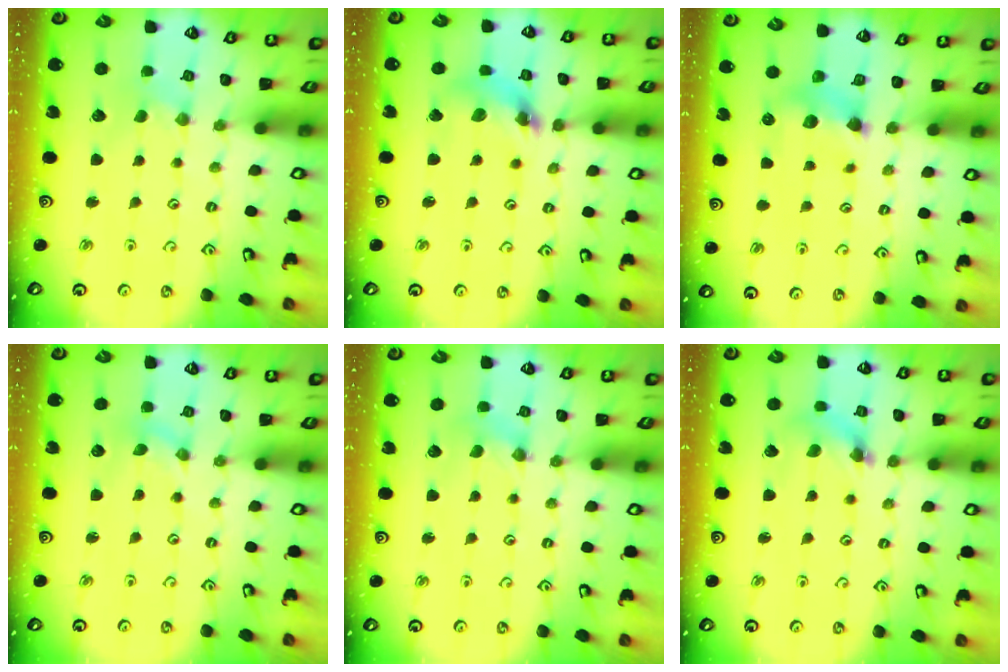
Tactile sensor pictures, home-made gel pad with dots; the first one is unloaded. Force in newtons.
{"total": 10.0, "press": 9.9, "slide": 1.2}
{"total": 6.7, "press": 6.7, "slide": 0.3}
{"total": 0.5, "press": 0.5, "slide": 0.0}
{"total": 2.2, "press": 2.2, "slide": 0.3}
{"total": 4.8, "press": 4.8, "slide": 0.5}